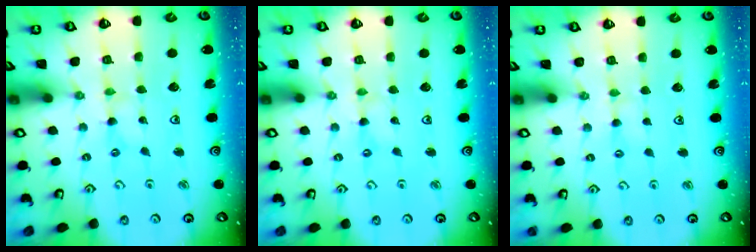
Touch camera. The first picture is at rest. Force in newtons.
{"total": 0.0}
{"total": 2.4, "press": 2.4, "slide": 0.4}